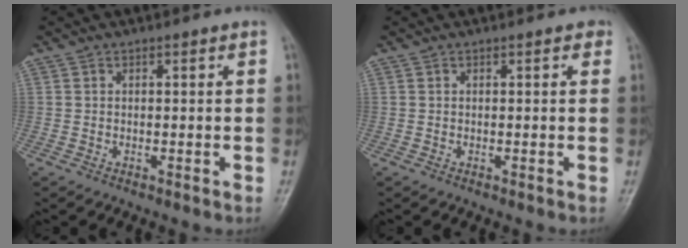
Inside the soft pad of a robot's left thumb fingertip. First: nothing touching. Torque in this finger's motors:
{"motor_torque": [0.22, 0.09, 0.06, -0.18, 0.00]}